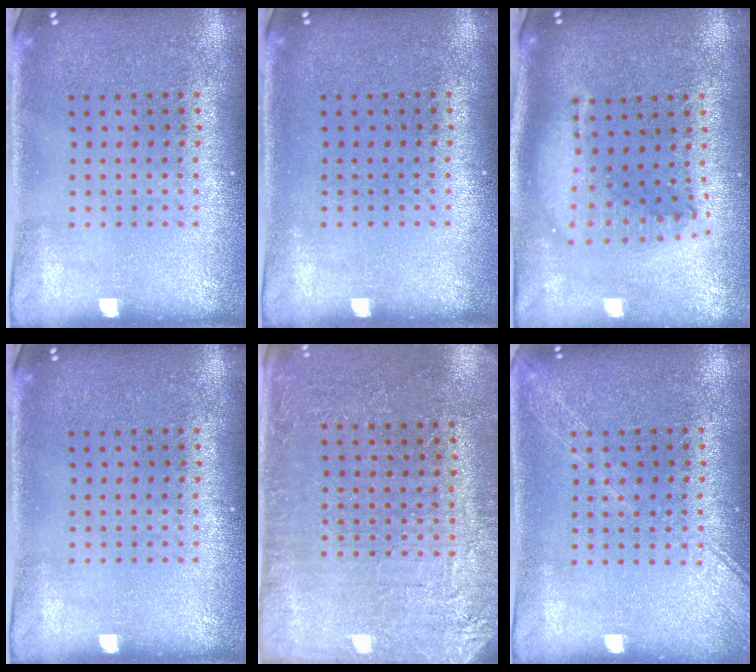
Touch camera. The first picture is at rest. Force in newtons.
{"total": 0.0}
{"total": 2.1, "press": 1.6, "slide": 1.3}
{"total": 0.0}
{"total": 2.9, "press": 2.8, "slide": 0.5}
{"total": 2.4, "press": 2.3, "slide": 0.4}